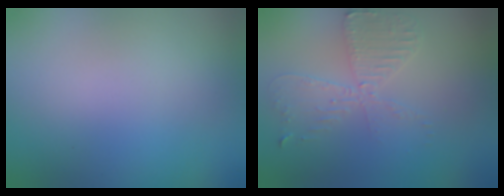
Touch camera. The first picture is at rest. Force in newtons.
{"total": 3.3, "press": 2.8, "slide": 1.7}